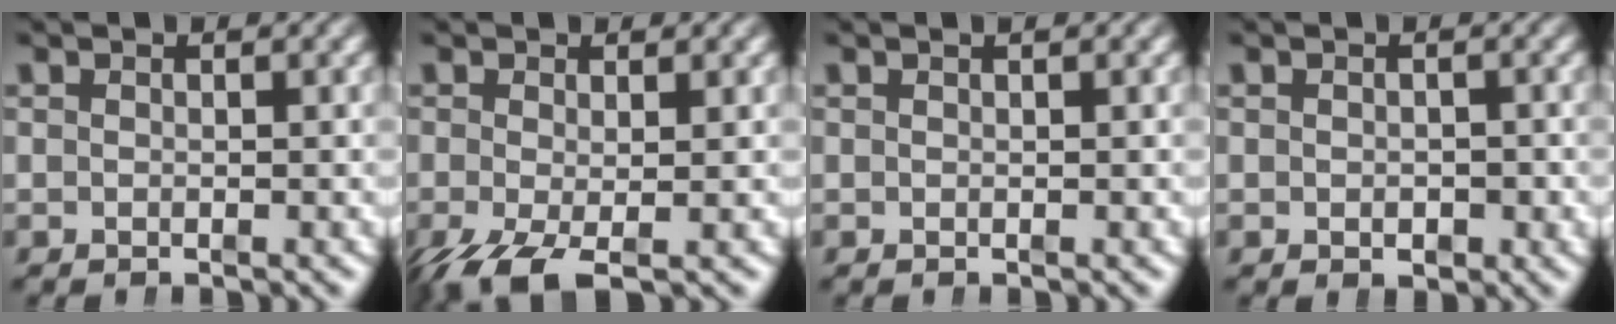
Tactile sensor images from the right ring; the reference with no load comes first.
{"total": 4.9, "force": [-3.3, 2.0, 3.1], "torque": [-0.077, -0.043, -0.029]}
{"total": 0.6, "force": [0.3, -0.5, 0.2], "torque": [0.002, 0.004, 0.004]}
{"total": 1.2, "force": [-0.4, 0.8, 0.9], "torque": [-0.012, -0.011, 0.001]}